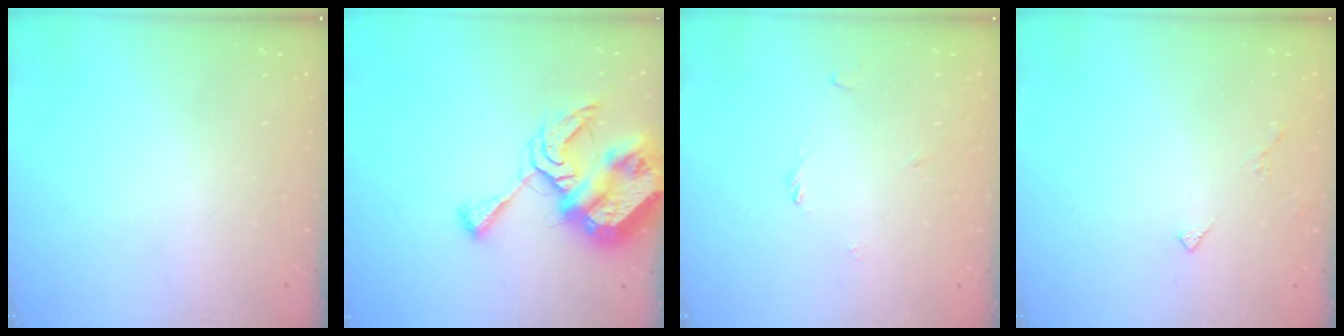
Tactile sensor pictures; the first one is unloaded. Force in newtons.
{"total": 14.1, "press": 14.0, "slide": 1.5}
{"total": 1.2, "press": 1.2, "slide": 0.4}
{"total": 2.5, "press": 2.4, "slide": 0.5}